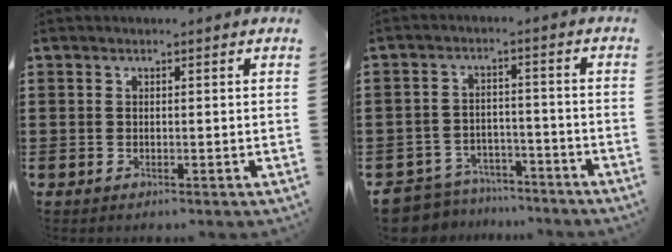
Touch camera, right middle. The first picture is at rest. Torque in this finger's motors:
{"motor_torque": [0.16, 0.18, 0.05, 0.08]}